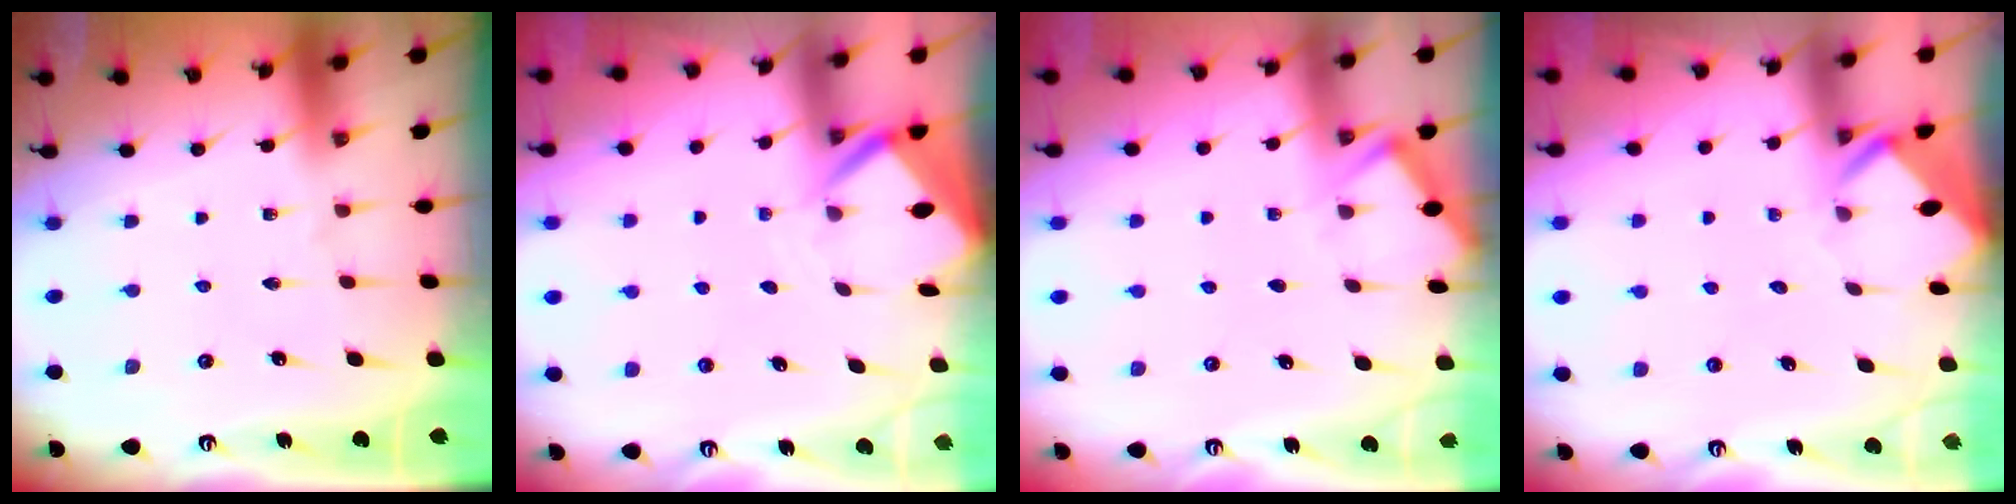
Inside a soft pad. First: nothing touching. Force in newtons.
{"total": 3.3, "press": 3.3, "slide": 0.3}
{"total": 2.1, "press": 2.1, "slide": 0.3}
{"total": 3.6, "press": 3.6, "slide": 0.3}